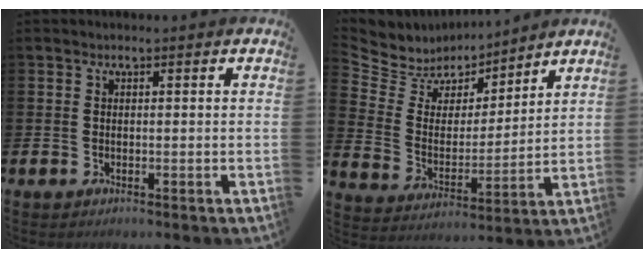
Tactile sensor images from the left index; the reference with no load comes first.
{"total": 6.7, "force": [6.0, 3.0, -0.4], "torque": [-0.038, -0.052, 0.105]}